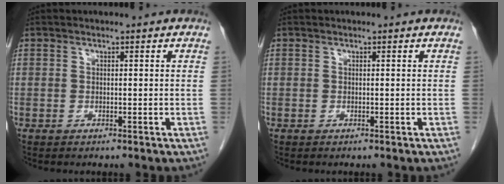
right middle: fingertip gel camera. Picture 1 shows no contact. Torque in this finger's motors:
{"motor_torque": [0.15, -0.11, 0.01, 0.01]}